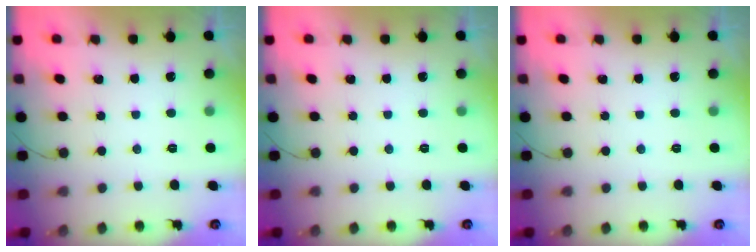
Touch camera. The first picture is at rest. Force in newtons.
{"total": 0.0}
{"total": 0.0}